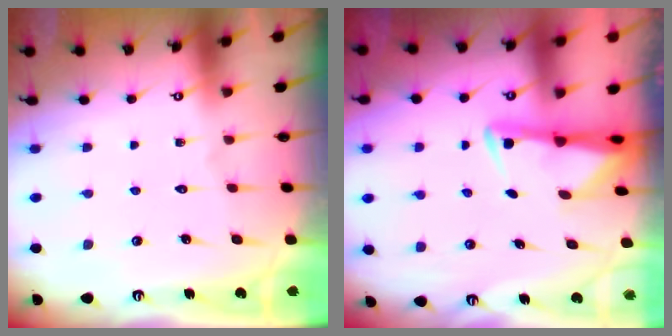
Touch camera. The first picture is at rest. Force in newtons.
{"total": 2.9, "press": 2.9, "slide": 0.5}